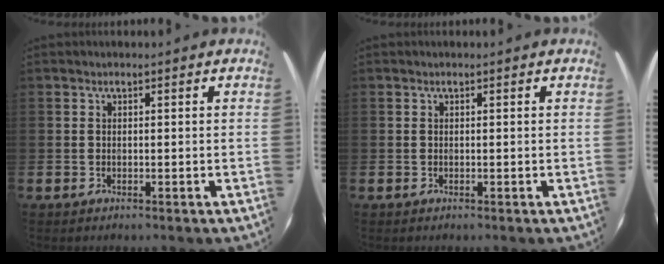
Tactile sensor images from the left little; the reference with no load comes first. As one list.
[{"total": 0.0}]